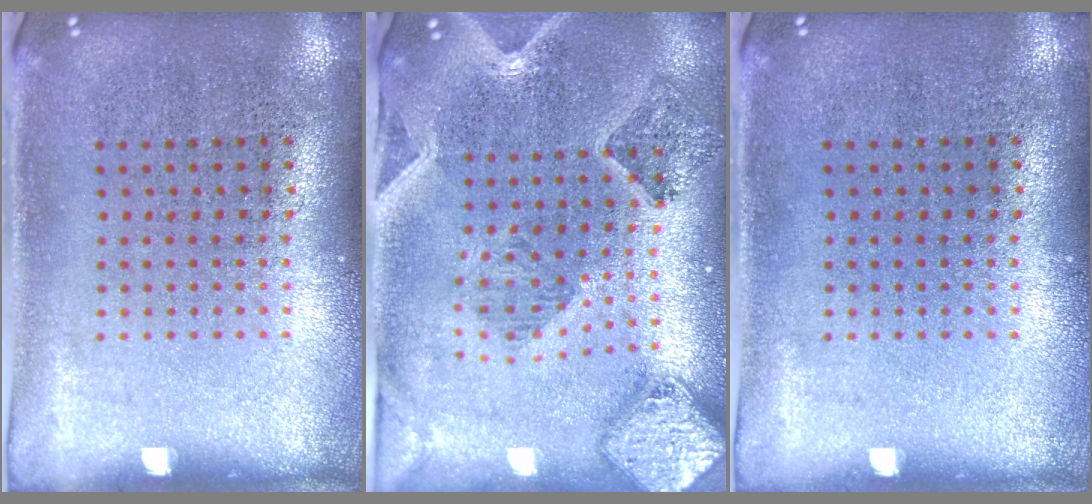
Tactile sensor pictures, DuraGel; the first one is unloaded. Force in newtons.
{"total": 1.8, "press": 1.7, "slide": 0.4}
{"total": 0.0}